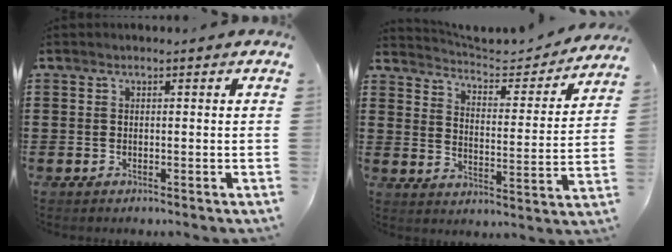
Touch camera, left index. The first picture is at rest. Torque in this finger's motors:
{"motor_torque": [1.24, -0.90, -0.28, -0.06]}